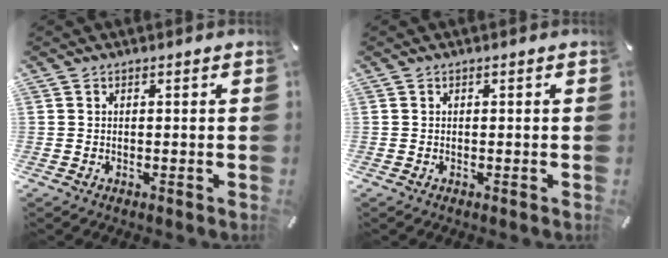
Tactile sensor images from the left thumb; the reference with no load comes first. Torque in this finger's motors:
{"motor_torque": [0.00, 0.00, 0.00, 0.00, 0.00]}